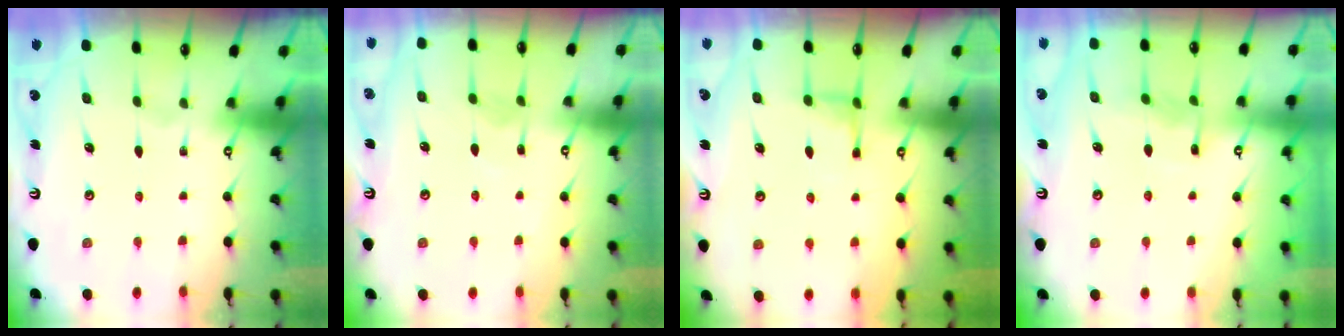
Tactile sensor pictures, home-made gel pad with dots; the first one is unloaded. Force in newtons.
{"total": 5.8, "press": 5.8, "slide": 0.6}
{"total": 5.1, "press": 5.0, "slide": 0.7}
{"total": 6.1, "press": 6.0, "slide": 0.7}